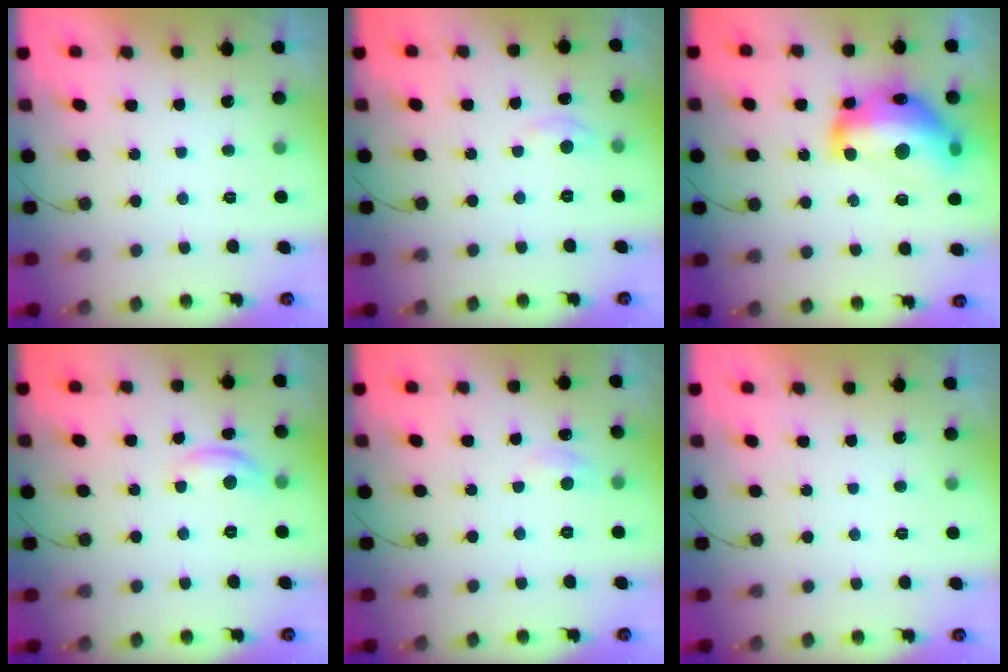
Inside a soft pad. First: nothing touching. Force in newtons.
{"total": 3.2, "press": 3.2, "slide": 0.4}
{"total": 21.5, "press": 21.4, "slide": 1.5}
{"total": 8.0, "press": 8.0, "slide": 0.2}
{"total": 6.5, "press": 6.4, "slide": 0.7}
{"total": 0.0}